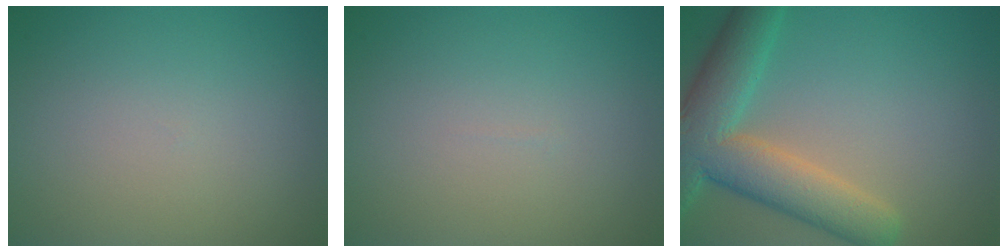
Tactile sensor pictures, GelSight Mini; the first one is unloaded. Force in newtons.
{"total": 0.0}
{"total": 8.5, "press": 8.4, "slide": 0.6}